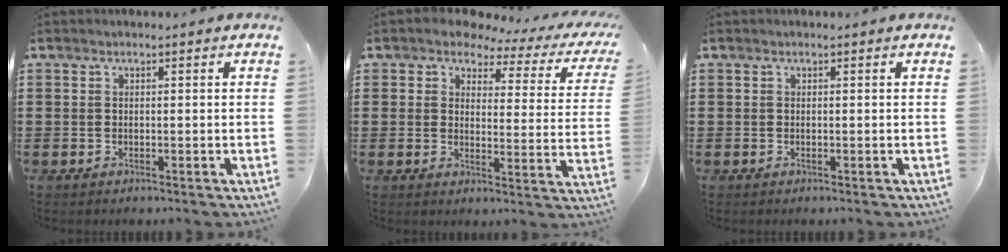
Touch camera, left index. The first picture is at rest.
{"total": 3.1, "force": [2.3, 1.3, 1.5], "torque": [-0.048, -0.013, 0.035]}
{"total": 0.0}